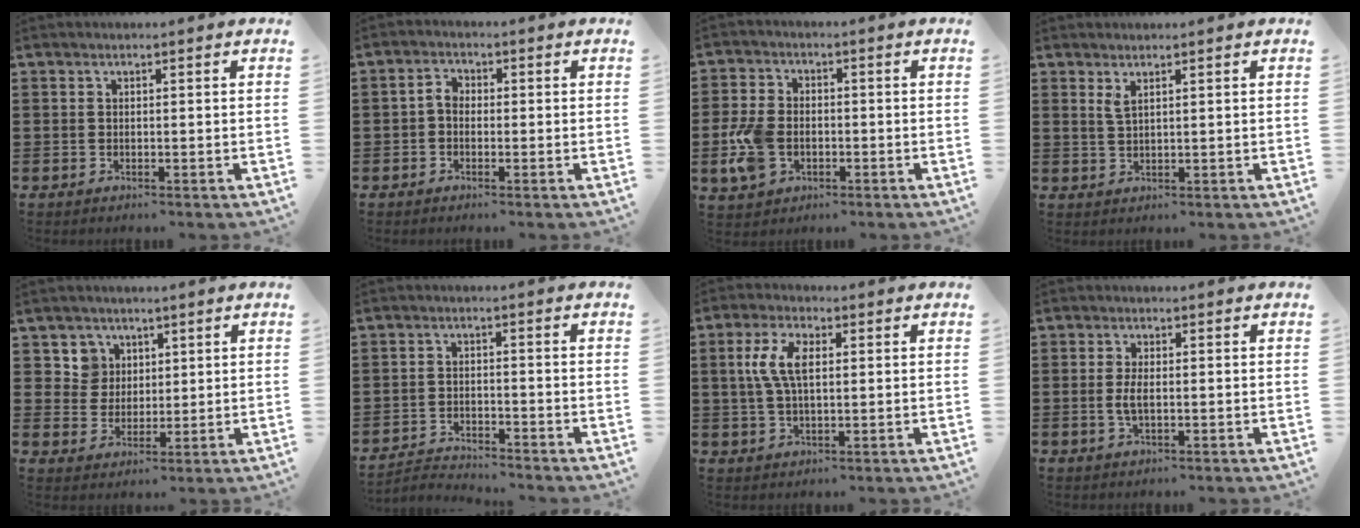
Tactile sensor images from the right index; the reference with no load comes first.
{"total": 2.4, "force": [-0.6, 1.7, 1.6], "torque": [-0.040, 0.005, -0.015]}
{"total": 6.8, "force": [-1.6, 4.6, 4.8], "torque": [-0.126, -0.002, -0.036]}
{"total": 1.8, "force": [1.1, 0.4, 1.3], "torque": [-0.028, 0.002, 0.020]}
{"total": 4.9, "force": [2.4, 4.2, 0.2], "torque": [-0.020, 0.013, 0.044]}
{"total": 2.7, "force": [-2.7, 0.2, 0.0], "torque": [-0.008, -0.001, -0.060]}
{"total": 6.6, "force": [1.1, 3.1, 5.7], "torque": [-0.133, 0.009, 0.012]}
{"total": 2.7, "force": [-0.2, 1.0, 2.5], "torque": [-0.061, -0.004, -0.009]}